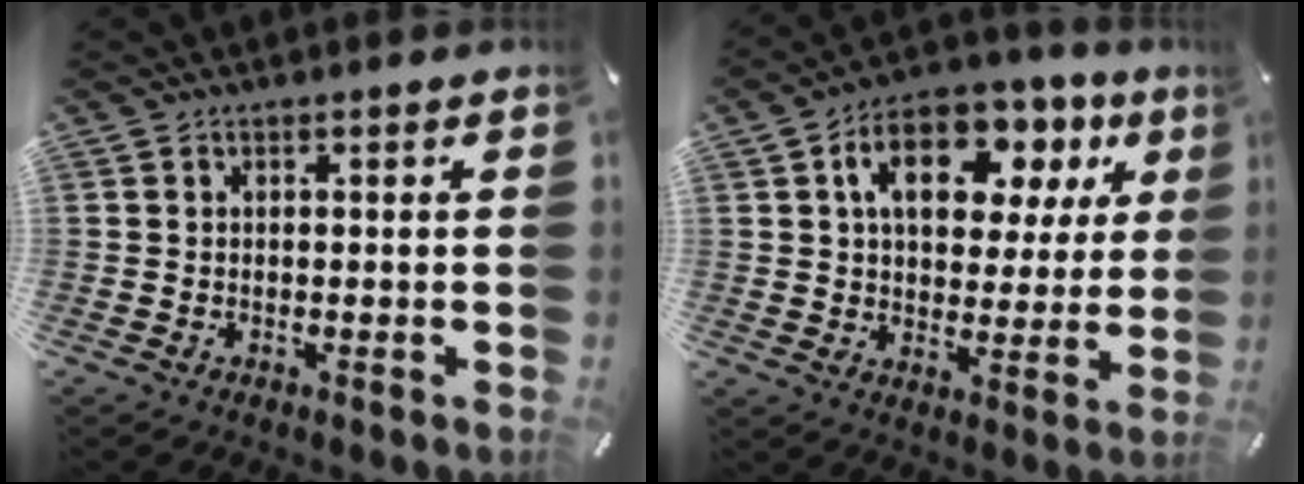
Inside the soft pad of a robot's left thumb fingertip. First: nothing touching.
{"total": 15.2, "force": [6.6, 9.8, 9.6], "torque": [-0.151, -0.015, 0.113]}